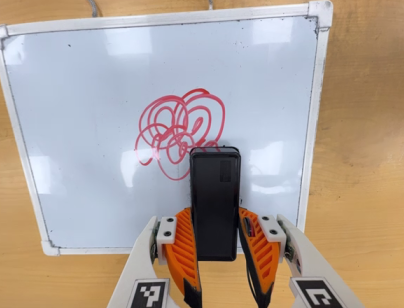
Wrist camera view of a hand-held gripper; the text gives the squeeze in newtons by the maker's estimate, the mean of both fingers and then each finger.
{"total": 5.0, "left": 3.5, "right": 6.4}